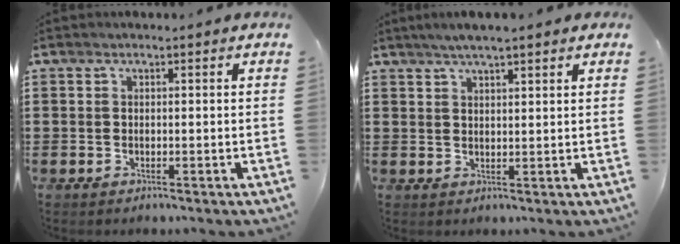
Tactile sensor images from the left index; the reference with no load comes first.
{"total": 3.1, "force": [2.4, 0.4, 2.0], "torque": [-0.043, 0.004, 0.043]}